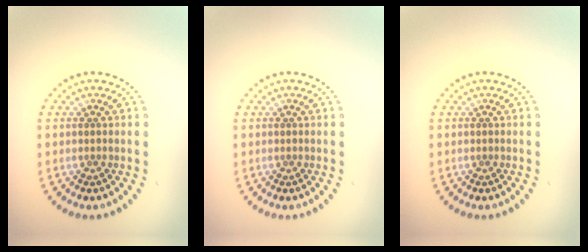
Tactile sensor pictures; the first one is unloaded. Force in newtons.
{"total": 0.0}
{"total": 0.0}